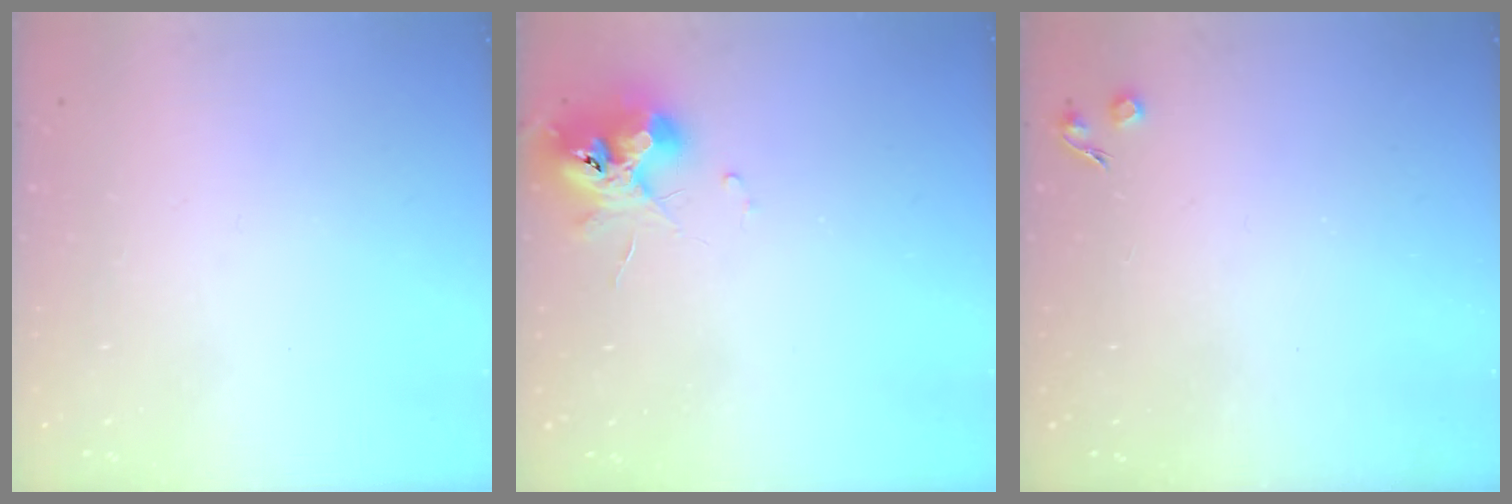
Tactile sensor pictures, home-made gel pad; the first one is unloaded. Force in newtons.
{"total": 10.9, "press": 10.9, "slide": 0.5}
{"total": 3.9, "press": 3.8, "slide": 0.7}